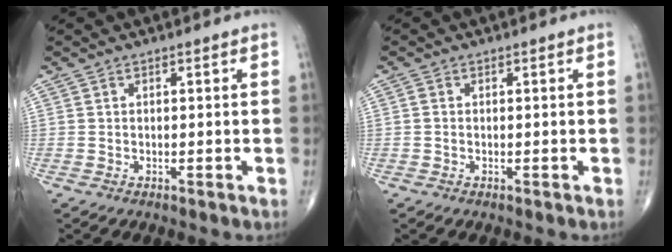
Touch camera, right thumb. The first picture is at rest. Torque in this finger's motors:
{"motor_torque": [-0.07, -0.28, 0.03, -0.10, -0.02]}